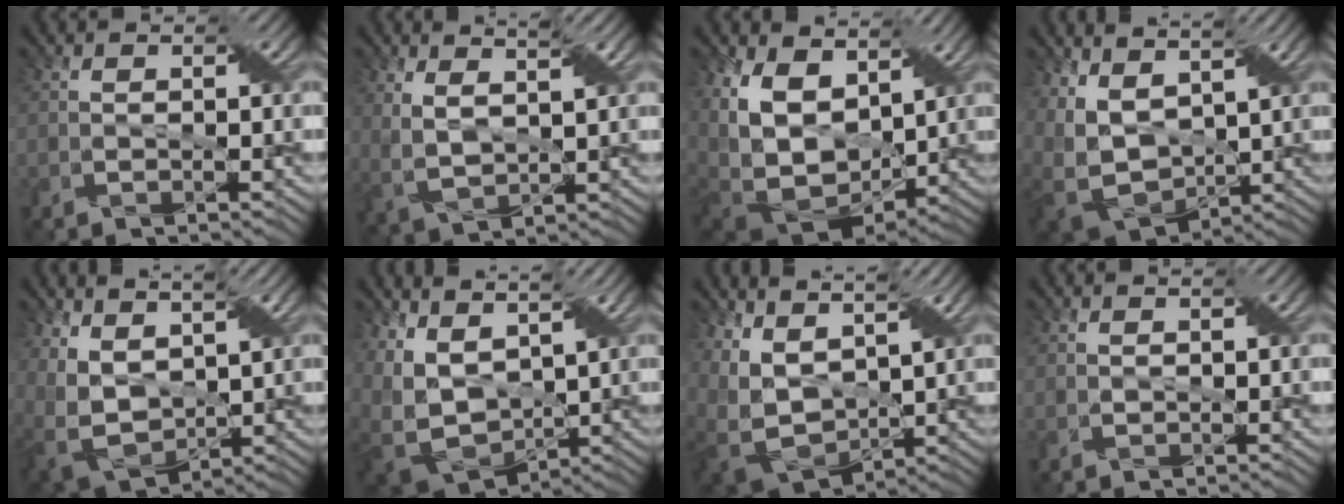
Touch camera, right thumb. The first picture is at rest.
{"total": 5.2, "force": [2.8, 1.8, 4.0], "torque": [-0.101, 0.003, 0.057]}
{"total": 15.6, "force": [4.5, 10.4, 10.7], "torque": [-0.267, 0.002, 0.105]}
{"total": 9.9, "force": [3.8, 5.9, 6.9], "torque": [-0.188, -0.001, 0.076]}
{"total": 8.9, "force": [4.2, 4.9, 6.1], "torque": [-0.167, 0.000, 0.083]}
{"total": 10.9, "force": [3.5, 6.8, 7.8], "torque": [-0.204, 0.010, 0.083]}
{"total": 10.8, "force": [4.8, 6.3, 7.3], "torque": [-0.198, 0.013, 0.098]}
{"total": 0.7, "force": [0.6, 0.0, 0.4], "torque": [-0.011, 0.003, 0.012]}